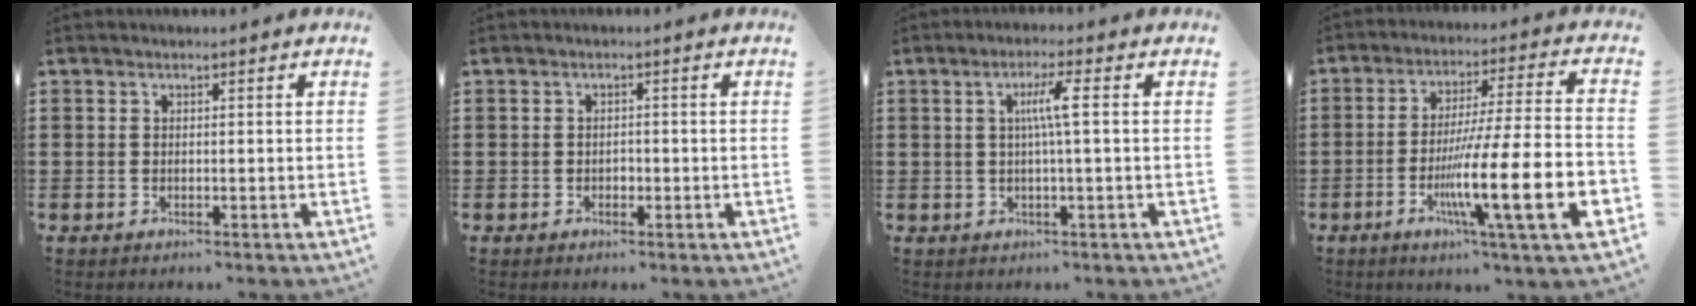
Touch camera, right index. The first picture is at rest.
{"total": 1.0, "force": [-0.4, 0.7, 0.6], "torque": [-0.013, 0.000, -0.008]}
{"total": 4.5, "force": [0.5, -0.1, 4.5], "torque": [-0.084, -0.001, 0.002]}
{"total": 18.2, "force": [-6.0, 2.6, 17.0], "torque": [-0.295, -0.008, -0.098]}